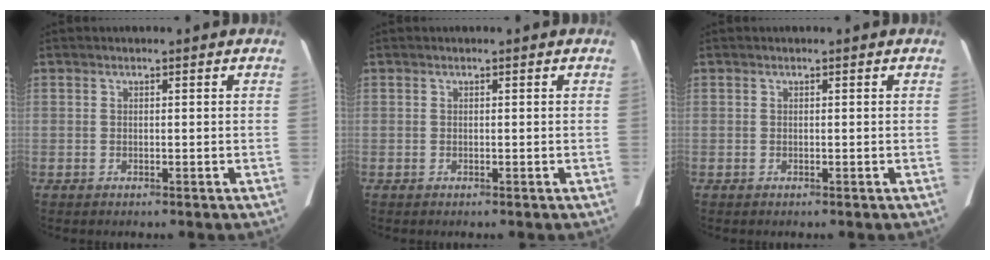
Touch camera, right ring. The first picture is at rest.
{"total": 0.0}
{"total": 0.0}